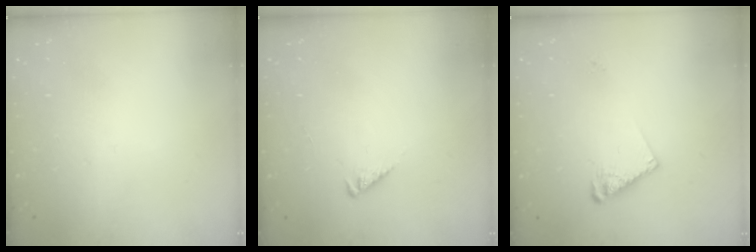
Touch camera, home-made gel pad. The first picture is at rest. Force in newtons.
{"total": 1.9, "press": 1.9, "slide": 0.3}
{"total": 7.6, "press": 7.6, "slide": 0.5}